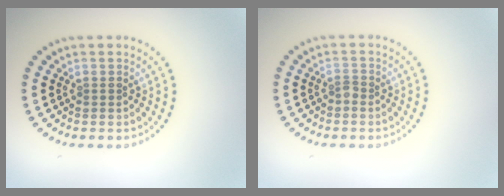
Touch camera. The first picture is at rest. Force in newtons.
{"total": 0.8, "press": 0.5, "slide": 0.5}